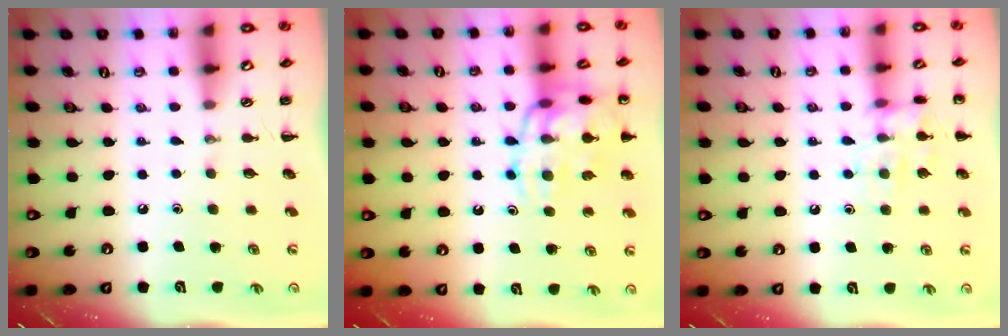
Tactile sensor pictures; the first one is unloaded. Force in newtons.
{"total": 17.3, "press": 17.1, "slide": 2.4}
{"total": 10.3, "press": 10.3, "slide": 1.2}